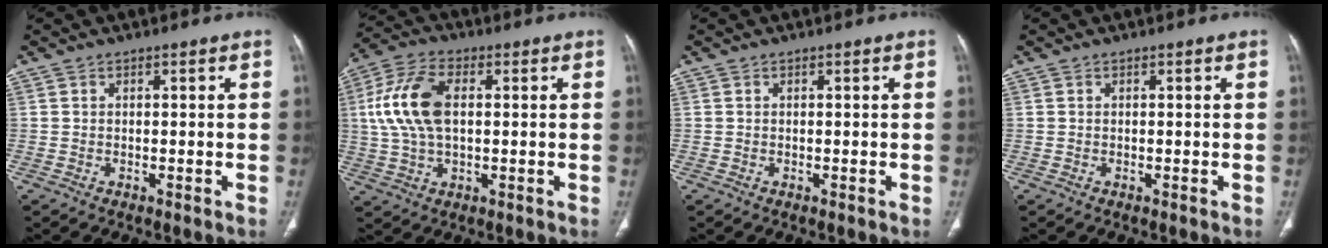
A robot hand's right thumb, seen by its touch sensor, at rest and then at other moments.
{"total": 12.4, "force": [1.6, 6.9, 10.2], "torque": [-0.217, 0.016, 0.030]}
{"total": 0.0}
{"total": 0.0}